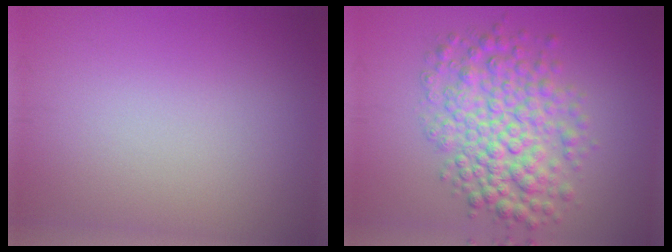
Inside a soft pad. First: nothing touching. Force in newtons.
{"total": 6.7, "press": 6.7, "slide": 0.1}